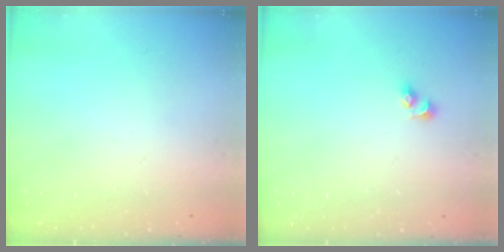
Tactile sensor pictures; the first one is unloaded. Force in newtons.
{"total": 2.7, "press": 2.5, "slide": 1.2}